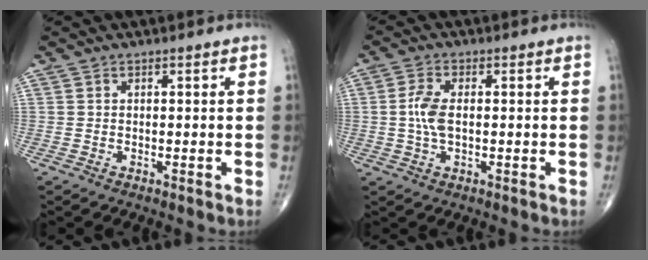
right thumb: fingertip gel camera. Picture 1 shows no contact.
{"total": 5.2, "force": [0.0, 2.5, 4.5], "torque": [-0.104, 0.004, -0.002]}